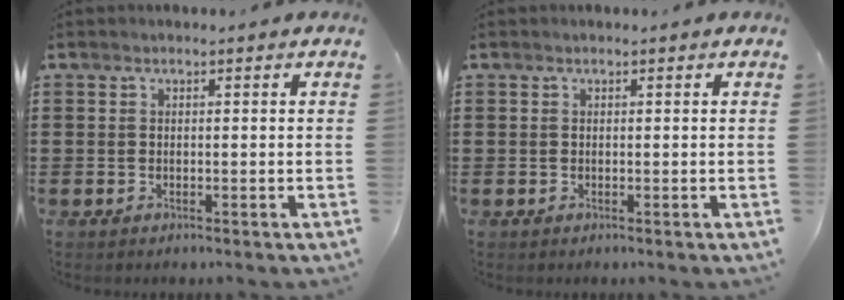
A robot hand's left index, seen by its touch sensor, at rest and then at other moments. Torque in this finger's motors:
{"motor_torque": [0.10, -0.02, 0.04, -0.01]}